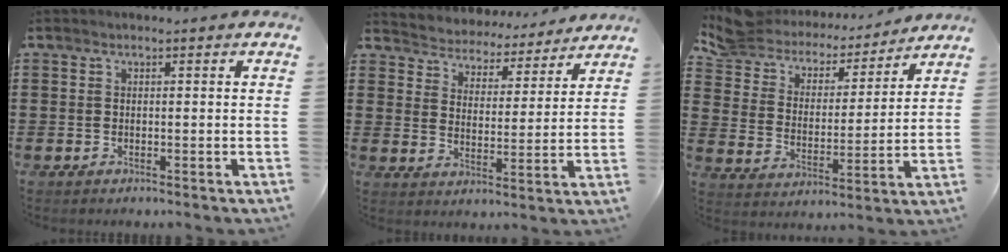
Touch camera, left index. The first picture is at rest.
{"total": 4.3, "force": [4.2, 0.3, -0.7], "torque": [-0.015, -0.037, 0.068]}
{"total": 6.9, "force": [6.6, 1.9, 0.8], "torque": [-0.055, -0.046, 0.113]}